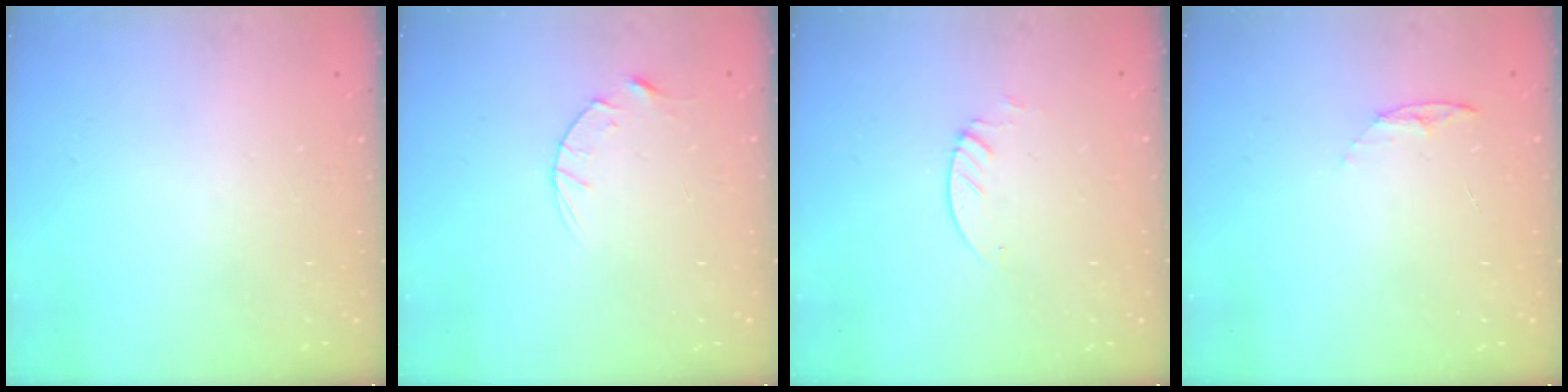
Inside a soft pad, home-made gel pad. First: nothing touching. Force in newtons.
{"total": 4.5, "press": 4.5, "slide": 0.3}
{"total": 1.3, "press": 1.3, "slide": 0.1}
{"total": 4.9, "press": 4.9, "slide": 0.6}